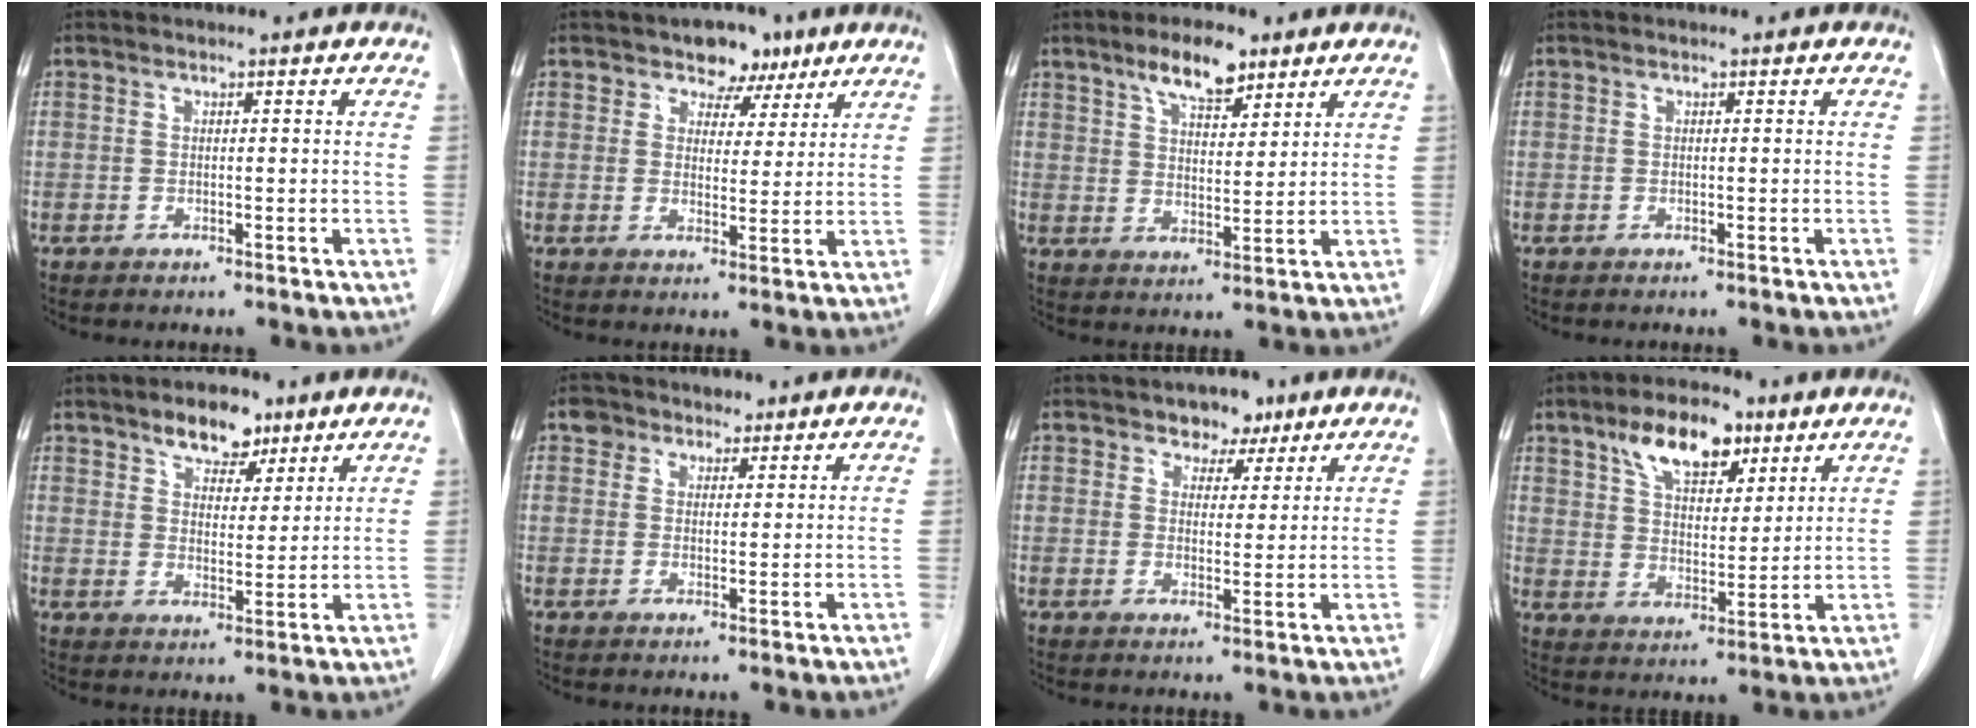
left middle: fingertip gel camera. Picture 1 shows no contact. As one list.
[{"total": 5.3, "force": [3.6, 3.5, 1.5], "torque": [-0.010, 0.002, 0.055]}, {"total": 7.4, "force": [5.1, 2.4, 4.8], "torque": [-0.085, 0.005, 0.089]}, {"total": 0.0}, {"total": 6.6, "force": [4.6, 3.3, 3.3], "torque": [-0.046, 0.005, 0.076]}, {"total": 3.3, "force": [2.1, 2.4, 0.4], "torque": [-0.001, 0.009, 0.031]}, {"total": 4.4, "force": [3.1, 2.9, 1.2], "torque": [-0.012, 0.001, 0.050]}, {"total": 10.7, "force": [6.4, 4.9, 7.0], "torque": [-0.121, 0.014, 0.115]}]